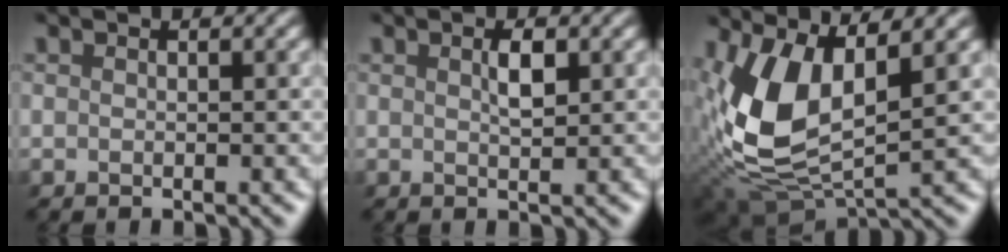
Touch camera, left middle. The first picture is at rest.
{"total": 0.9, "force": [0.4, -0.1, 0.8], "torque": [-0.027, 0.001, 0.006]}
{"total": 7.8, "force": [1.7, 3.8, 6.6], "torque": [-0.167, -0.009, 0.031]}